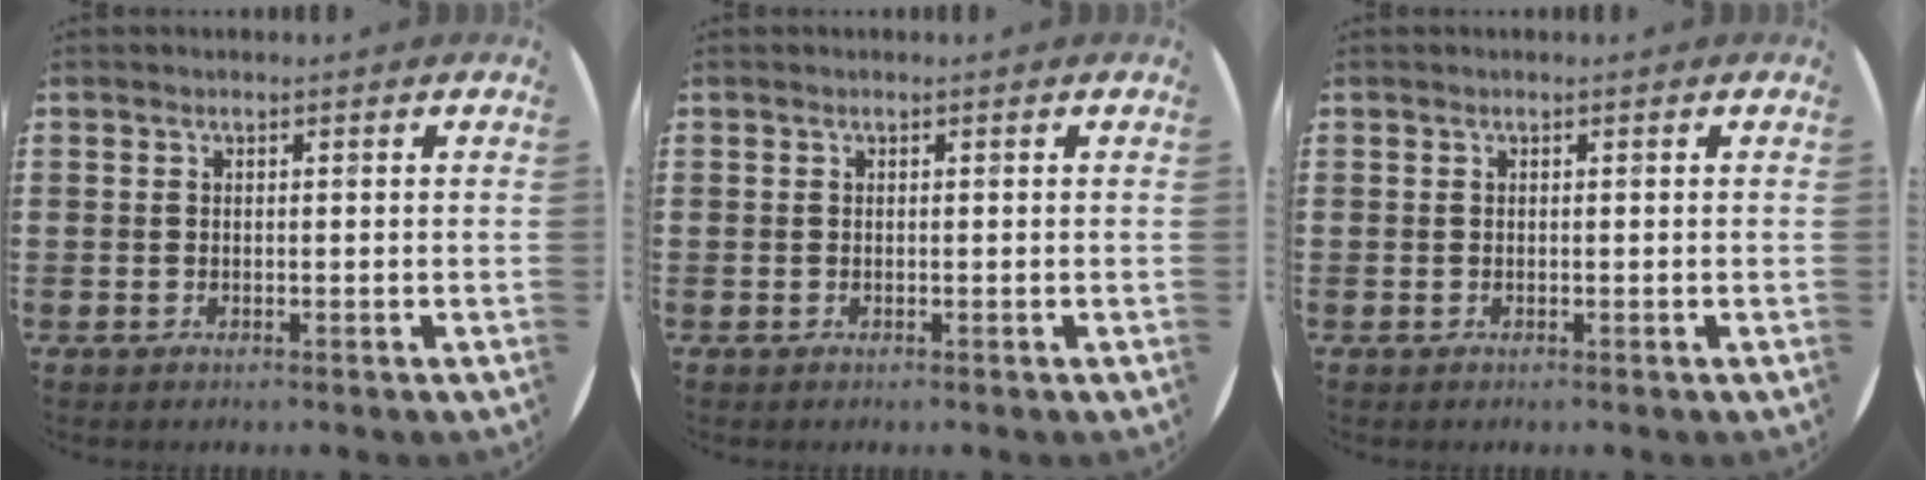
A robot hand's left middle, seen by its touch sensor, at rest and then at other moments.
{"total": 0.0}
{"total": 0.0}